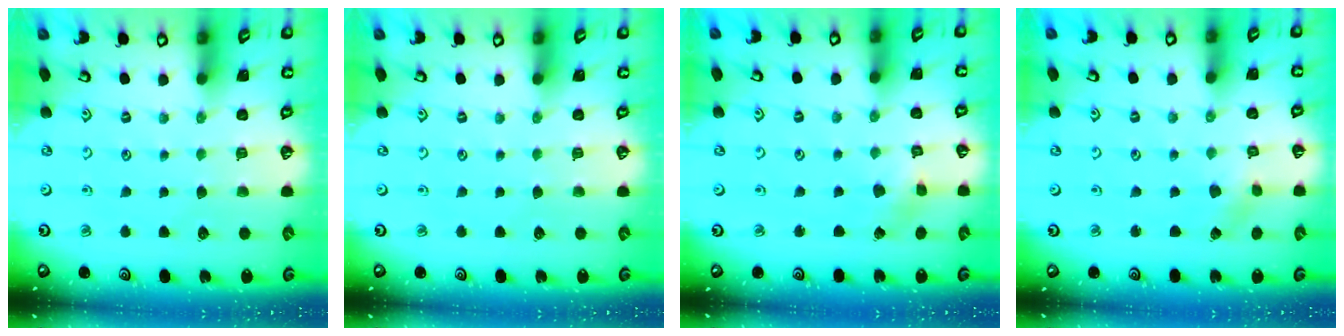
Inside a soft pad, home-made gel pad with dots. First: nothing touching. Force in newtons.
{"total": 0.0}
{"total": 2.7, "press": 2.7, "slide": 0.3}
{"total": 2.3, "press": 2.3, "slide": 0.3}